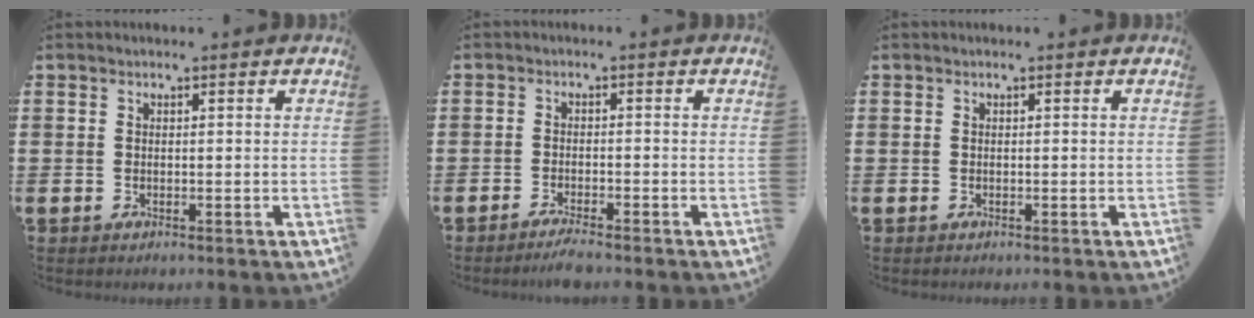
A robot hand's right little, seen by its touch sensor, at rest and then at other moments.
{"total": 2.1, "force": [-1.8, 0.0, 1.1], "torque": [-0.019, 0.004, -0.035]}
{"total": 0.0}